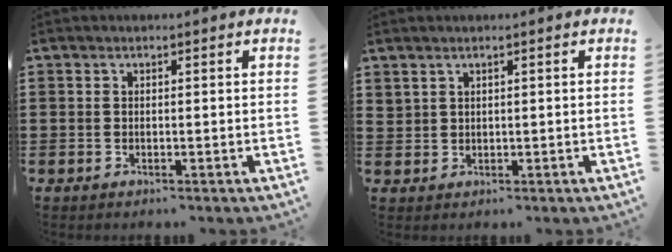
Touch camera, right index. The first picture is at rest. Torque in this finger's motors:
{"motor_torque": [0.47, 0.93, 0.11, 0.10]}